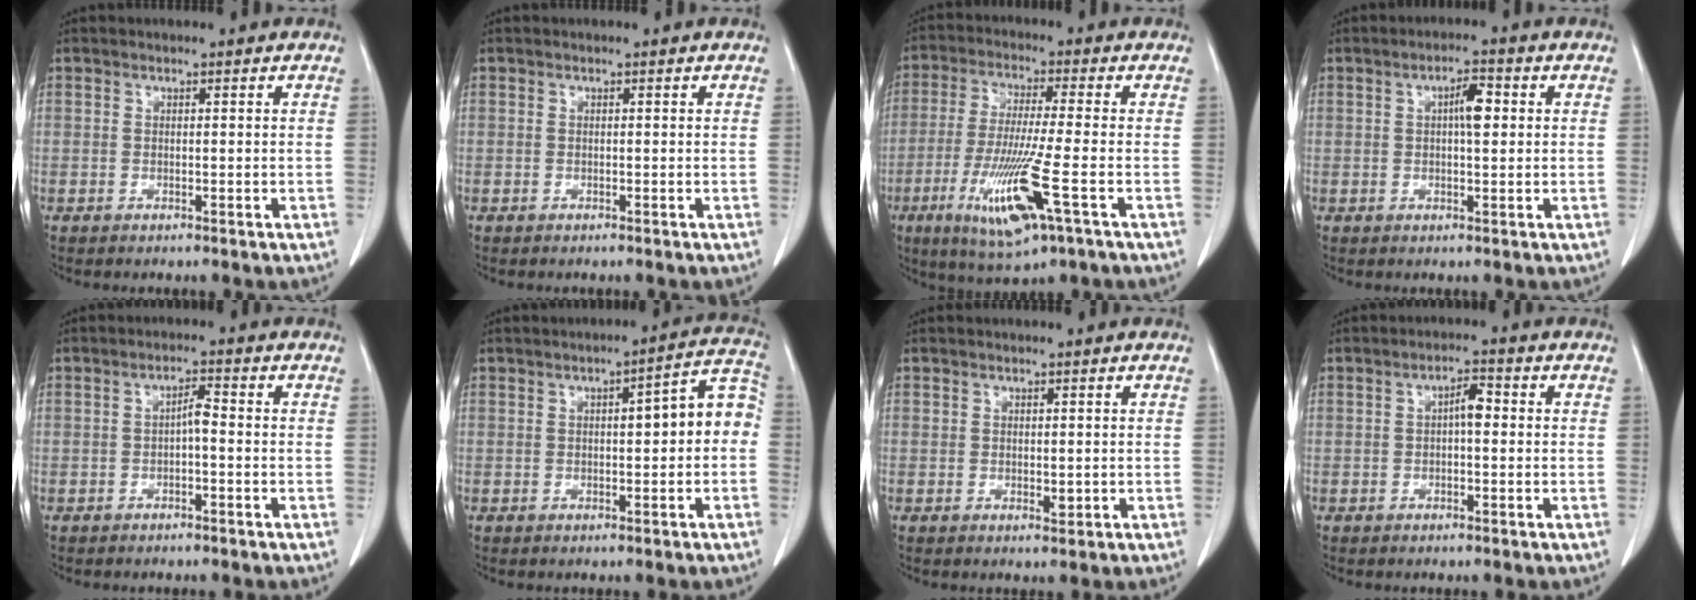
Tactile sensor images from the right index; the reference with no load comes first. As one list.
[{"total": 0.0}, {"total": 12.9, "force": [-5.0, 0.3, 11.9], "torque": [-0.242, -0.034, -0.088]}, {"total": 3.8, "force": [0.7, 1.0, 3.6], "torque": [-0.062, 0.007, 0.010]}, {"total": 2.2, "force": [-0.4, 0.5, 2.1], "torque": [-0.035, 0.007, -0.008]}, {"total": 7.4, "force": [0.0, 1.7, 7.3], "torque": [-0.091, 0.034, -0.004]}, {"total": 1.2, "force": [0.1, 0.8, 0.9], "torque": [-0.011, -0.003, 0.003]}, {"total": 2.9, "force": [0.1, 0.9, 2.8], "torque": [-0.043, 0.010, 0.000]}]